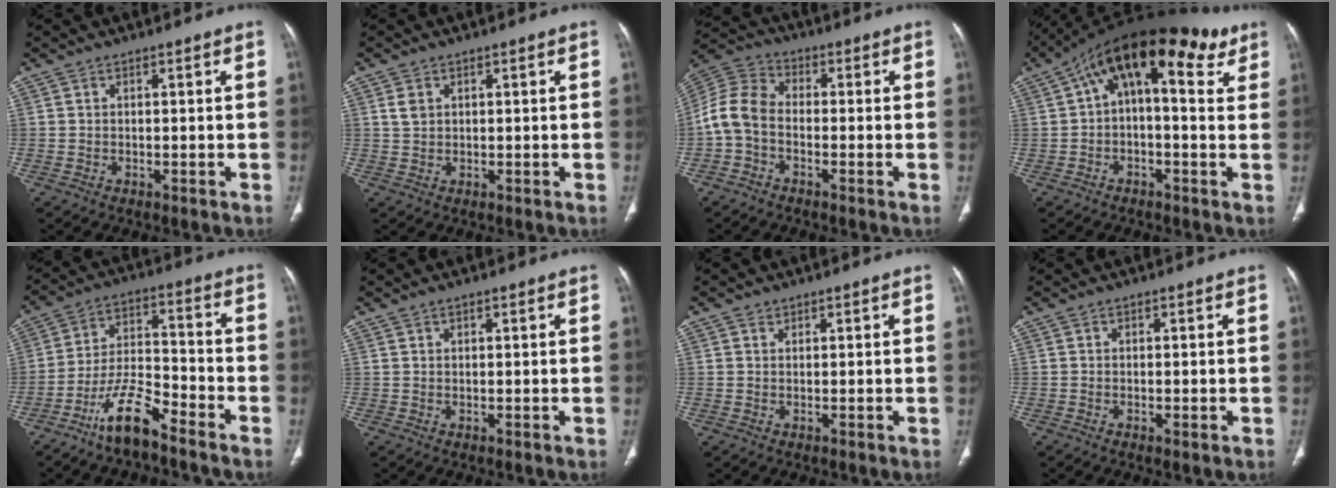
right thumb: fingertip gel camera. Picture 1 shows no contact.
{"total": 2.1, "force": [0.8, 1.5, 1.1], "torque": [-0.021, 0.000, 0.020]}
{"total": 7.9, "force": [-1.8, 5.4, 5.4], "torque": [-0.106, 0.027, -0.052]}
{"total": 16.6, "force": [6.2, 7.2, 13.6], "torque": [-0.177, 0.040, 0.082]}
{"total": 10.6, "force": [-7.8, 2.7, 6.7], "torque": [-0.127, 0.057, -0.148]}
{"total": 0.7, "force": [0.6, 0.2, 0.4], "torque": [-0.001, -0.001, 0.008]}
{"total": 0.8, "force": [0.5, 0.6, 0.1], "torque": [0.006, -0.002, 0.006]}
{"total": 0.8, "force": [-0.2, 0.1, 0.8], "torque": [-0.011, -0.003, -0.005]}